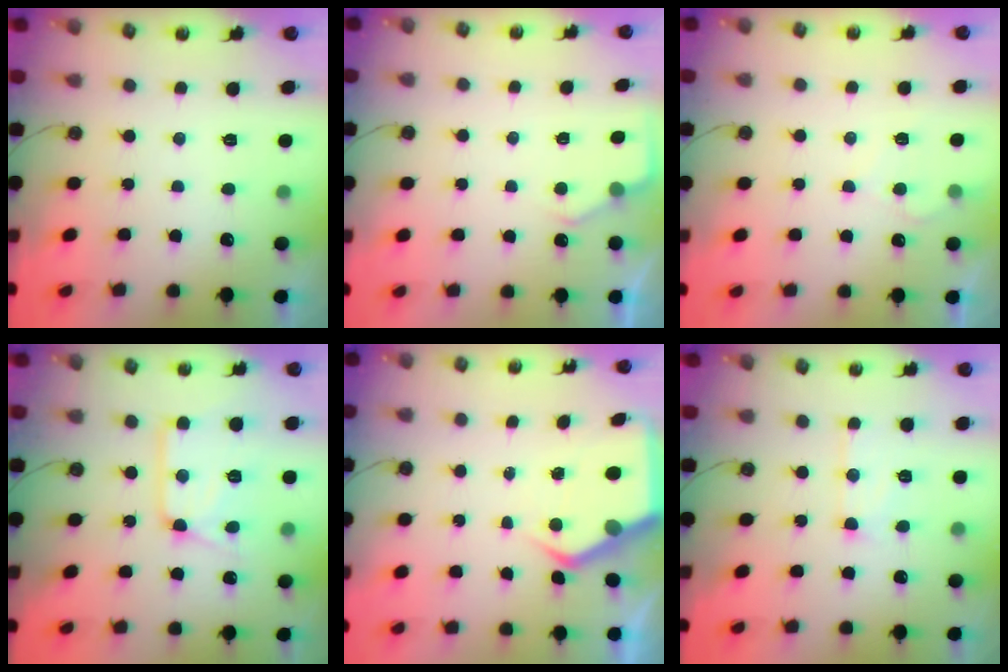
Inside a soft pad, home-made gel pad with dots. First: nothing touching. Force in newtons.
{"total": 3.3, "press": 3.3, "slide": 0.4}
{"total": 4.9, "press": 4.9, "slide": 0.6}
{"total": 13.5, "press": 13.4, "slide": 1.4}
{"total": 6.5, "press": 6.5, "slide": 0.6}
{"total": 9.4, "press": 9.4, "slide": 0.9}